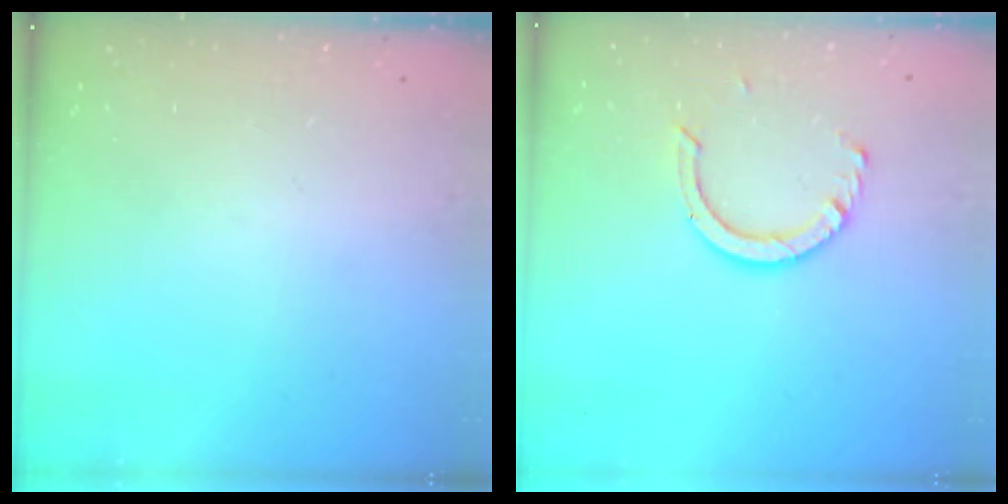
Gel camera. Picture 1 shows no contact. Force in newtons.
{"total": 8.4, "press": 8.3, "slide": 0.7}